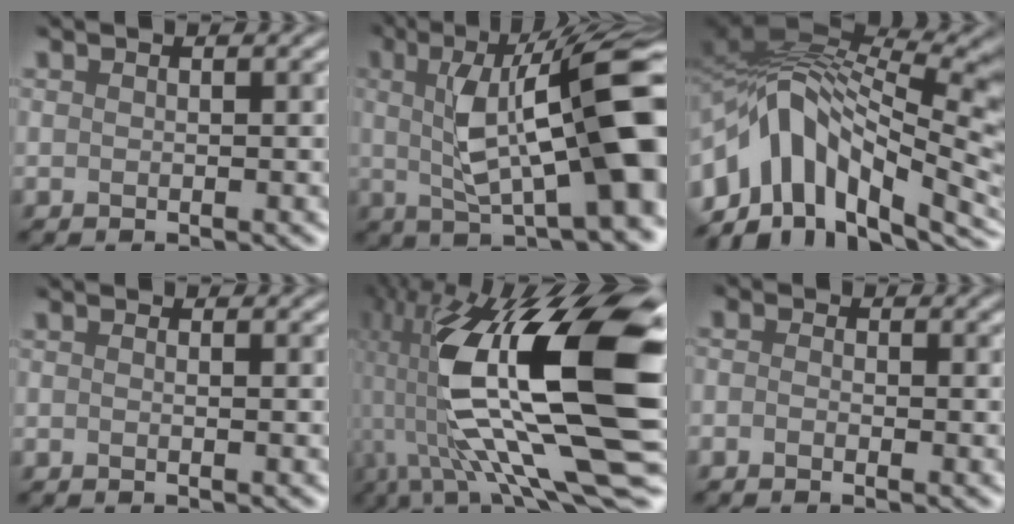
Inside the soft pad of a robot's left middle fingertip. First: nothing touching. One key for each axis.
{"total": 9.8, "fx": 0.8, "fy": 2.0, "fz": 9.6, "tx": -0.167, "ty": 0.013, "tz": 0.034}
{"total": 12.9, "fx": -3.1, "fy": 7.7, "fz": 9.9, "tx": -0.205, "ty": 0.014, "tz": -0.024}
{"total": 0.8, "fx": 0.0, "fy": 0.5, "fz": 0.7, "tx": 0.006, "ty": 0.002, "tz": -0.010}
{"total": 16.4, "fx": 0.7, "fy": 6.0, "fz": 15.3, "tx": -0.323, "ty": -0.012, "tz": 0.049}
{"total": 1.9, "fx": -1.4, "fy": -0.8, "fz": -0.9, "tx": -0.009, "ty": -0.001, "tz": -0.001}